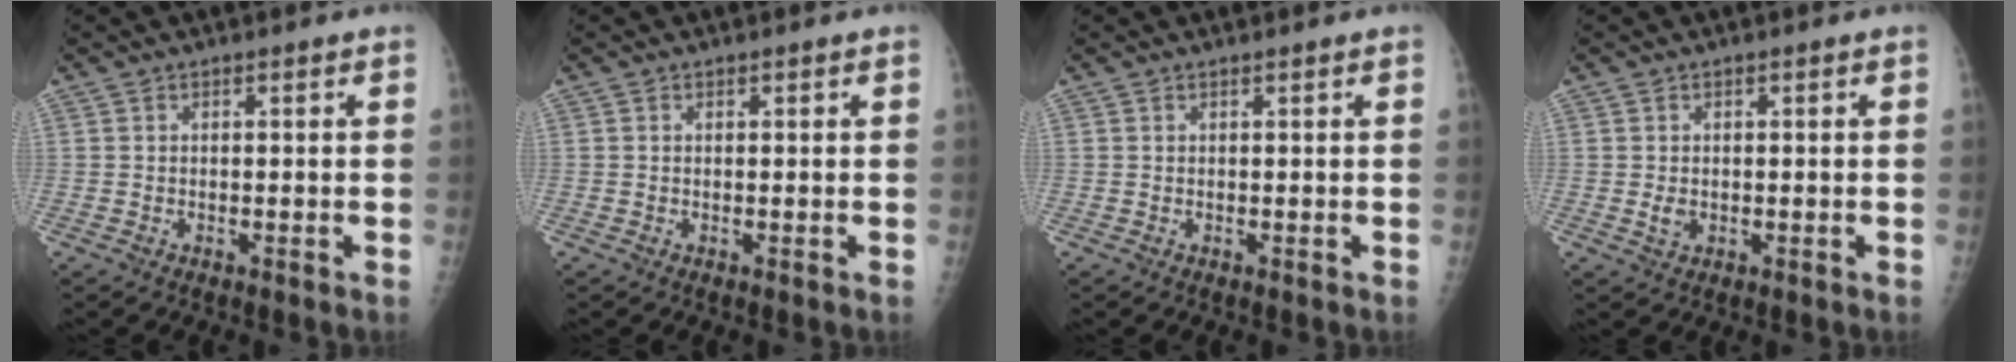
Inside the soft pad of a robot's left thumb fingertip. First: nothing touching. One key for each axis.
{"total": 0.0}
{"total": 0.0}
{"total": 2.1, "fx": -0.3, "fy": 1.6, "fz": 1.3, "tx": -0.017, "ty": 0.000, "tz": -0.002}